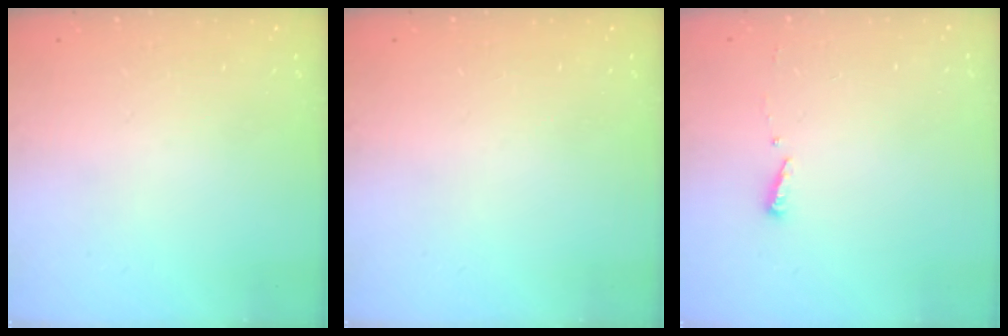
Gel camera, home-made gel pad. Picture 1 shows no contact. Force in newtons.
{"total": 0.0}
{"total": 3.6, "press": 3.5, "slide": 0.8}